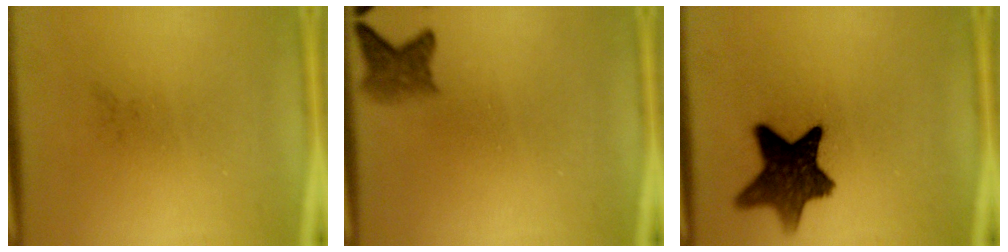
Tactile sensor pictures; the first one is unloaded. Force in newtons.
{"total": 2.9}
{"total": 11.0}